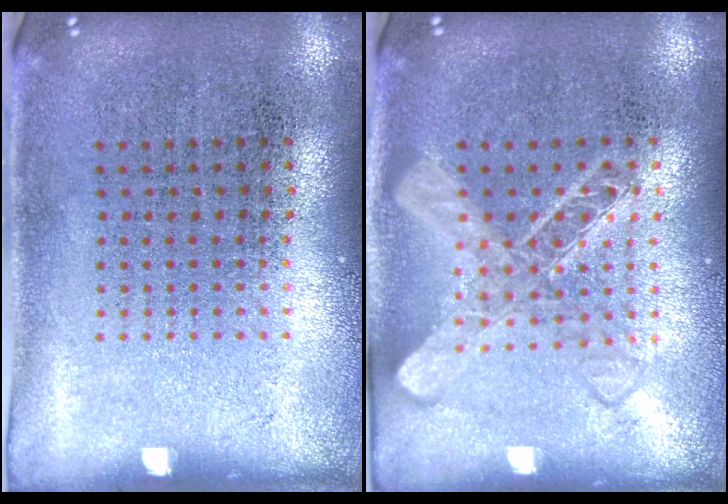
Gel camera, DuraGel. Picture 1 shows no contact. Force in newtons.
{"total": 1.6, "press": 1.6, "slide": 0.4}